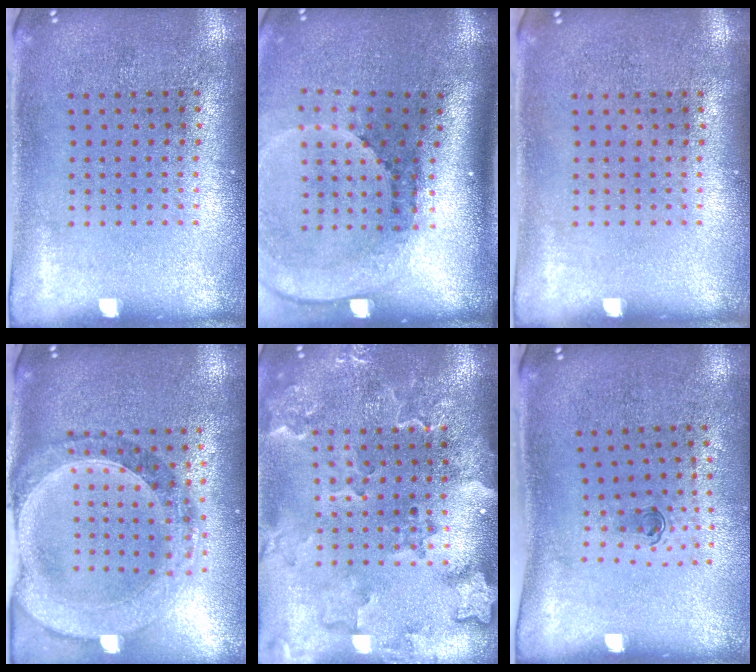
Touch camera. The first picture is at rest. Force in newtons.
{"total": 2.7, "press": 1.8, "slide": 2.0}
{"total": 0.0}
{"total": 1.4, "press": 1.4, "slide": 0.3}
{"total": 2.7, "press": 2.4, "slide": 1.2}
{"total": 0.7, "press": 0.3, "slide": 0.6}